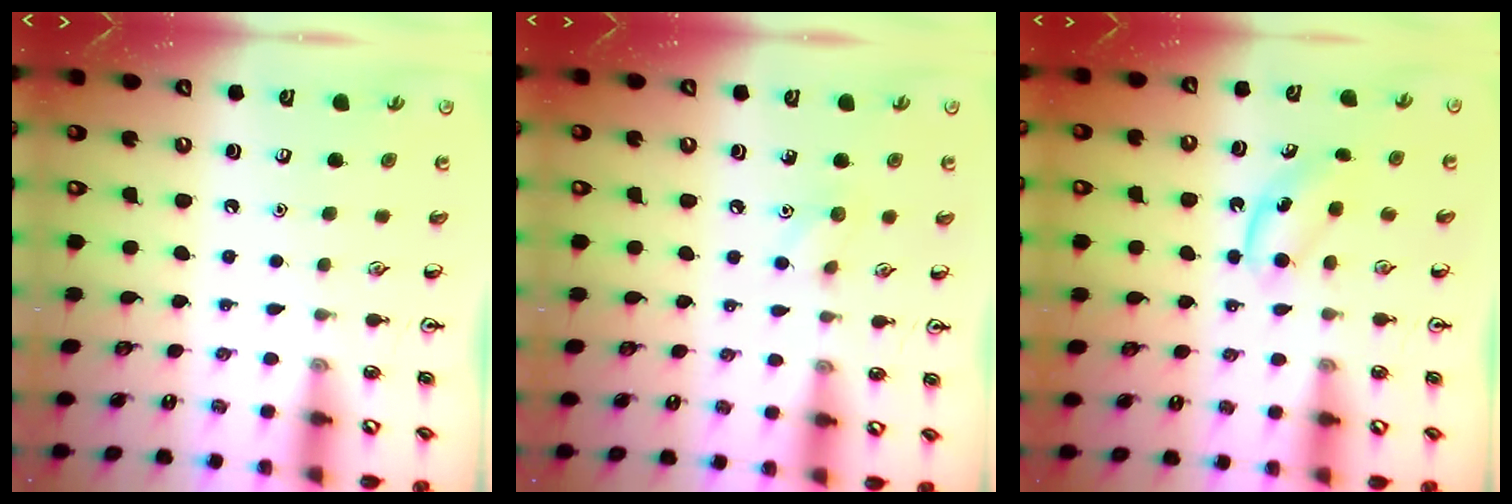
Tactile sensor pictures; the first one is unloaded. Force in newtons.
{"total": 5.8, "press": 5.6, "slide": 1.7}
{"total": 4.8, "press": 4.6, "slide": 1.6}